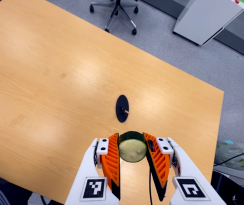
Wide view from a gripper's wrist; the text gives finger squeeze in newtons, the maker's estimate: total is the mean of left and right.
{"total": 11.6, "left": 11.7, "right": 11.6}